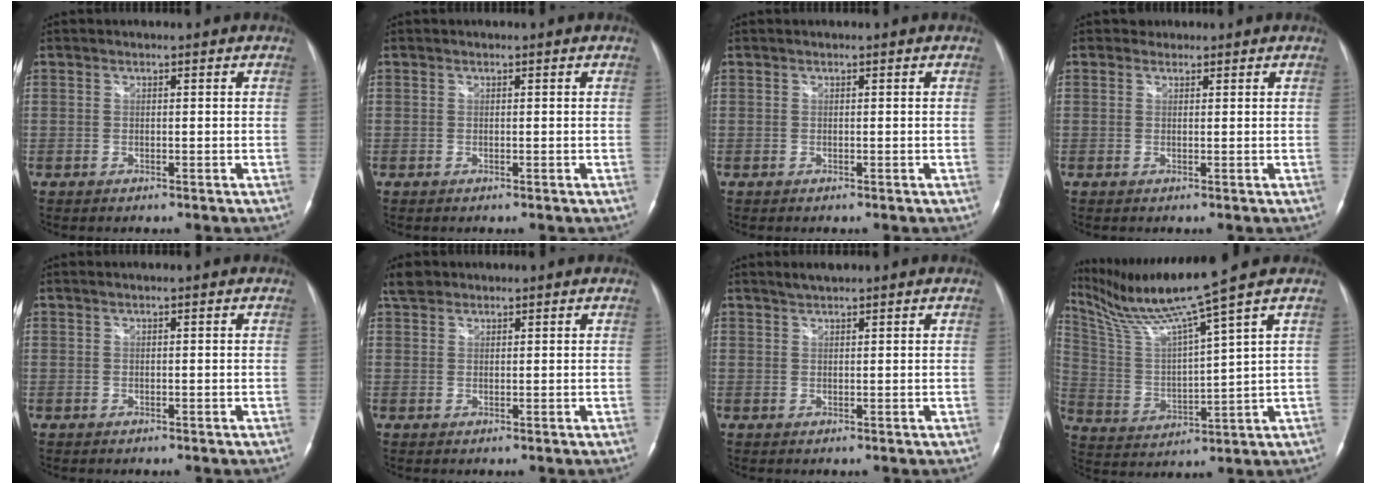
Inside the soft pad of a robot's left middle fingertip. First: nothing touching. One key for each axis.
{"total": 0.0}
{"total": 0.0}
{"total": 1.1, "fx": 0.9, "fy": 0.7, "fz": -0.2, "tx": 0.002, "ty": 0.003, "tz": 0.010}
{"total": 0.0}
{"total": 2.8, "fx": 2.3, "fy": 1.5, "fz": 0.7, "tx": -0.022, "ty": 0.015, "tz": 0.043}
{"total": 1.7, "fx": 1.6, "fy": 0.1, "fz": 0.6, "tx": -0.016, "ty": 0.004, "tz": 0.033}
{"total": 12.2, "fx": 10.0, "fy": -3.2, "fz": 6.3, "tx": -0.128, "ty": -0.012, "tz": 0.199}